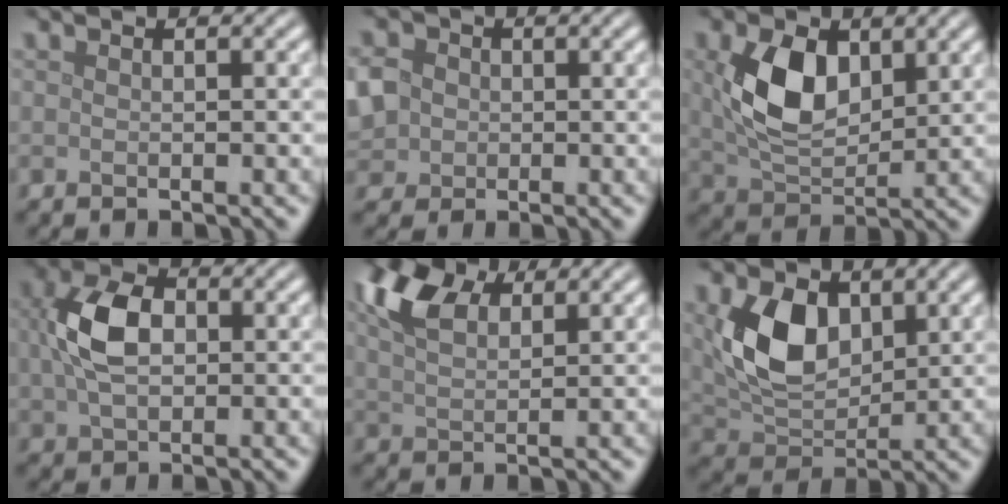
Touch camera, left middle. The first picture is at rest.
{"total": 5.6, "force": [-0.2, 5.0, 2.5], "torque": [-0.069, 0.009, -0.018]}
{"total": 6.4, "force": [1.6, 4.1, 4.7], "torque": [-0.109, -0.005, 0.035]}
{"total": 6.0, "force": [0.7, 4.1, 4.3], "torque": [-0.099, 0.005, 0.009]}
{"total": 6.6, "force": [4.0, 3.2, 4.2], "torque": [-0.096, 0.022, 0.069]}
{"total": 6.7, "force": [1.6, 4.4, 4.8], "torque": [-0.102, -0.007, 0.037]}